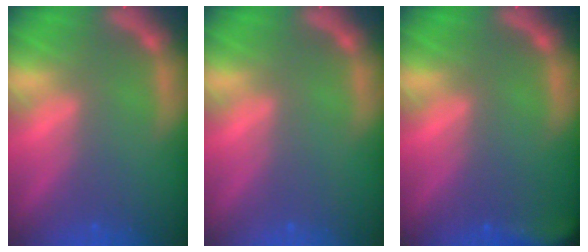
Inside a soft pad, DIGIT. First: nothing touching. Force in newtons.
{"total": 0.0}
{"total": 5.0}